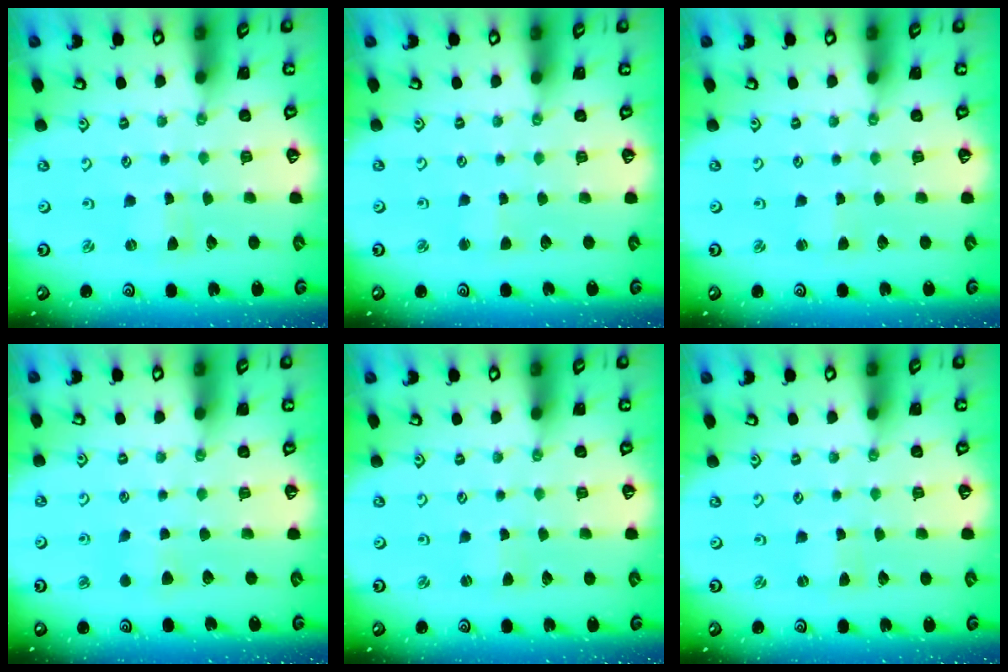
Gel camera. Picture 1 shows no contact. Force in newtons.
{"total": 1.8, "press": 1.8, "slide": 0.2}
{"total": 1.8, "press": 1.8, "slide": 0.3}
{"total": 3.9, "press": 3.9, "slide": 0.5}
{"total": 1.7, "press": 1.7, "slide": 0.2}
{"total": 0.0}